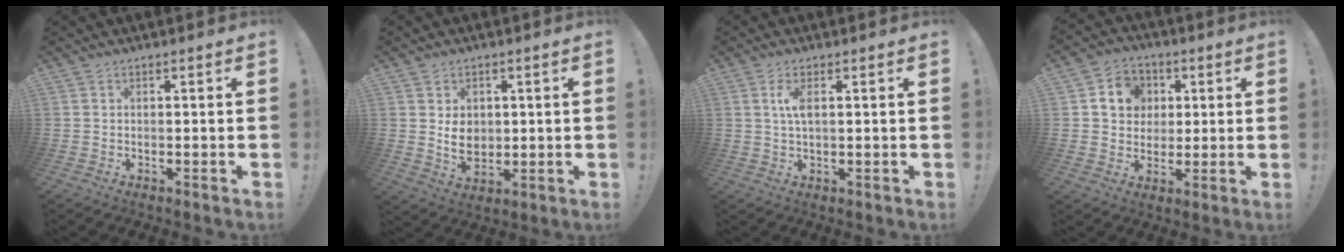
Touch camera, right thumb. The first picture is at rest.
{"total": 6.7, "force": [1.1, 5.5, 3.6], "torque": [-0.047, -0.008, 0.020]}
{"total": 4.0, "force": [0.9, 1.3, 3.6], "torque": [-0.074, -0.001, 0.010]}
{"total": 9.9, "force": [2.5, 9.0, 3.5], "torque": [-0.051, -0.002, 0.053]}